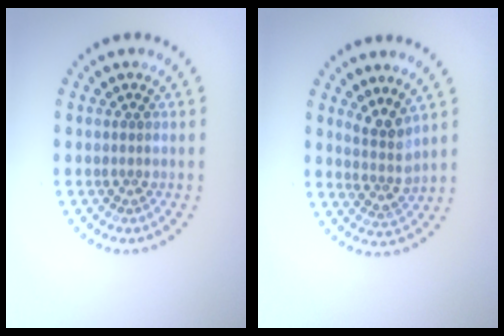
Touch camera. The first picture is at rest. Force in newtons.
{"total": 2.5, "press": 1.9, "slide": 1.7}